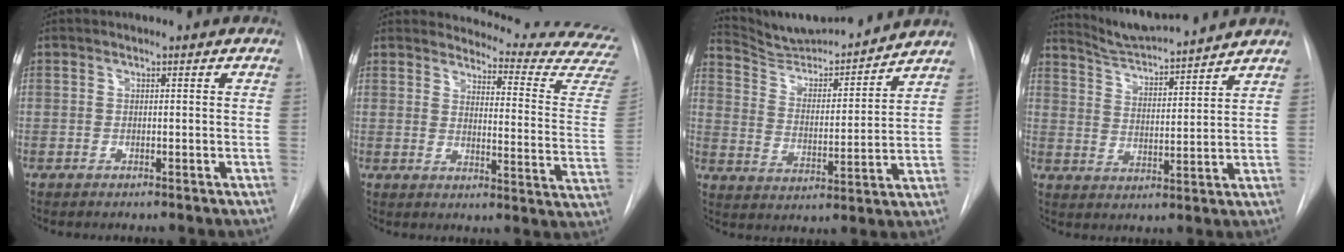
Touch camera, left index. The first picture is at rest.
{"total": 20.4, "force": [20.1, 1.0, 3.2], "torque": [-0.032, -0.158, 0.206]}
{"total": 15.1, "force": [14.5, 0.9, 4.0], "torque": [-0.070, -0.006, 0.234]}
{"total": 11.9, "force": [11.2, -0.5, 3.8], "torque": [-0.070, 0.009, 0.184]}